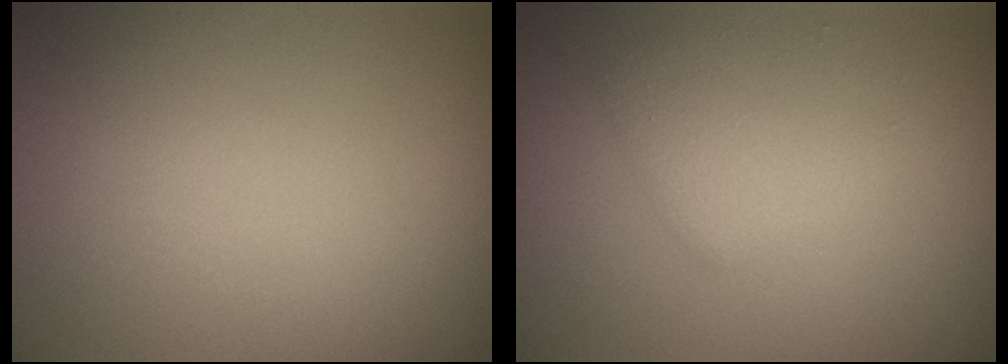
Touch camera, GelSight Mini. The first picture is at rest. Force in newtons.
{"total": 2.8, "press": 2.8, "slide": 0.2}